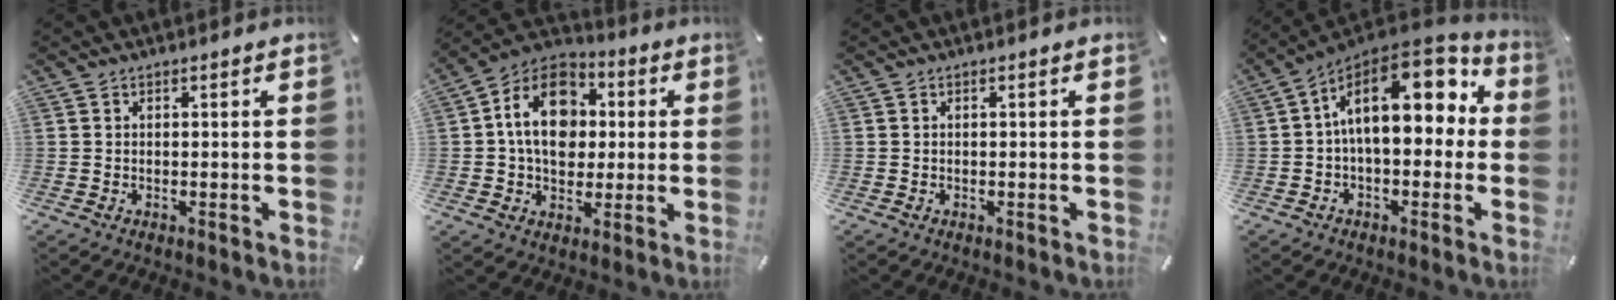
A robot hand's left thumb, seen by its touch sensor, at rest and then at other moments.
{"total": 15.7, "force": [1.1, 12.2, 9.8], "torque": [-0.177, 0.013, 0.017]}
{"total": 0.0}
{"total": 18.3, "force": [5.0, 10.1, 14.4], "torque": [-0.221, -0.027, 0.085]}